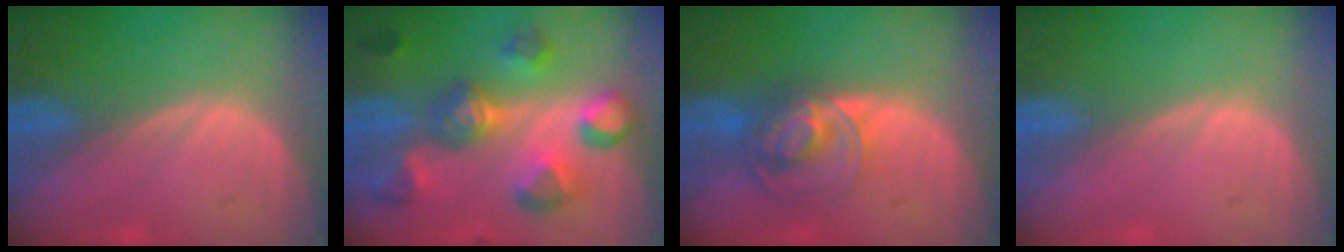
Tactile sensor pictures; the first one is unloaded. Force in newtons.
{"total": 9.5, "press": 9.4, "slide": 1.2}
{"total": 7.3, "press": 6.0, "slide": 4.1}
{"total": 0.0}